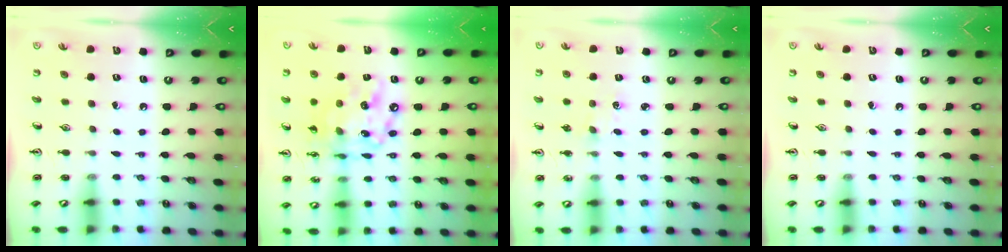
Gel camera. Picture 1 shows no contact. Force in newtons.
{"total": 14.1, "press": 14.1, "slide": 1.3}
{"total": 1.3, "press": 1.3, "slide": 0.3}
{"total": 0.0}